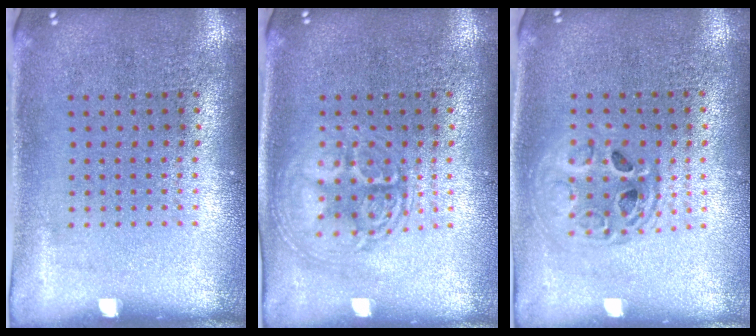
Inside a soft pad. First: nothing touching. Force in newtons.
{"total": 3.1, "press": 3.1, "slide": 0.4}
{"total": 1.5, "press": 1.3, "slide": 0.7}